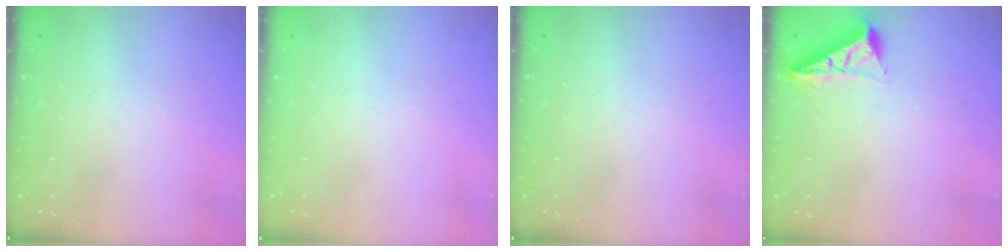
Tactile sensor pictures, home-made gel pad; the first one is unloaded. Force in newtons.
{"total": 0.0}
{"total": 0.0}
{"total": 6.5, "press": 6.4, "slide": 0.9}